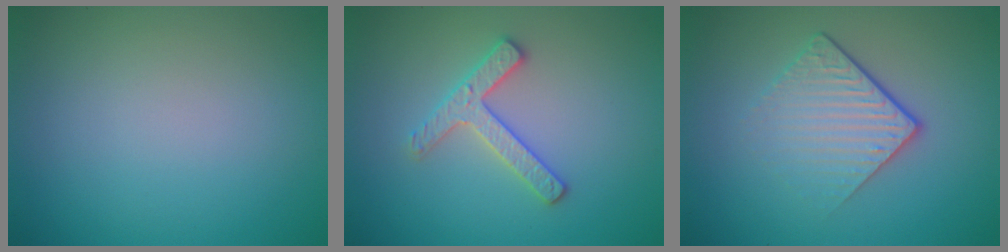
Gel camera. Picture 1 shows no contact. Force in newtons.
{"total": 2.5, "press": 2.5, "slide": 0.4}
{"total": 4.4, "press": 2.7, "slide": 3.4}